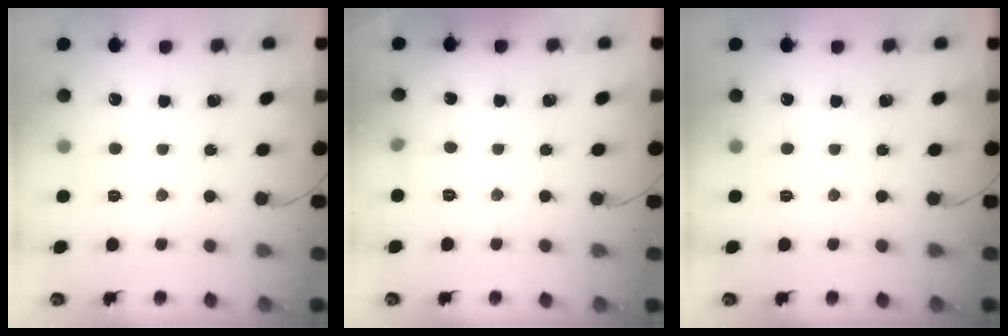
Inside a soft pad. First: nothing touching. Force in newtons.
{"total": 3.5, "press": 3.2, "slide": 1.3}
{"total": 0.0}